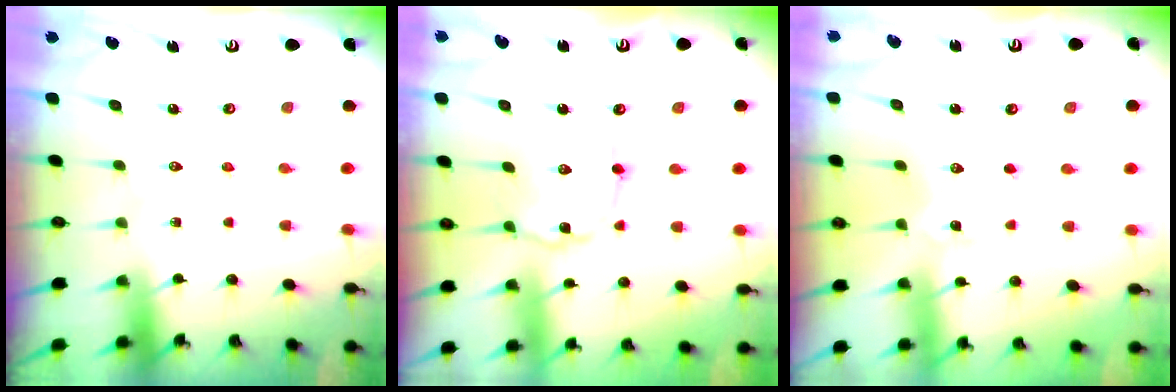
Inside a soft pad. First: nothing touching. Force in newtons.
{"total": 1.6, "press": 1.5, "slide": 0.2}
{"total": 1.4, "press": 1.4, "slide": 0.1}